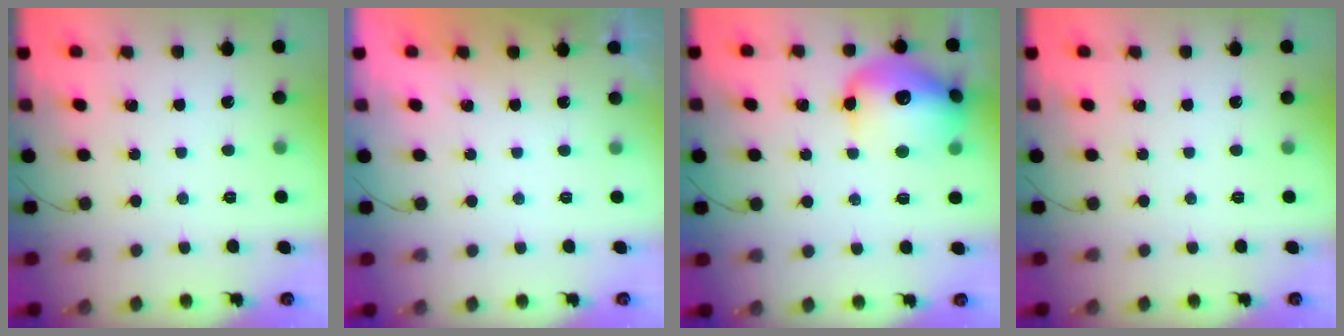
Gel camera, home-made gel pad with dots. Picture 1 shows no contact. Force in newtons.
{"total": 0.6, "press": 0.2, "slide": 0.5}
{"total": 17.6, "press": 17.4, "slide": 2.4}
{"total": 0.0}